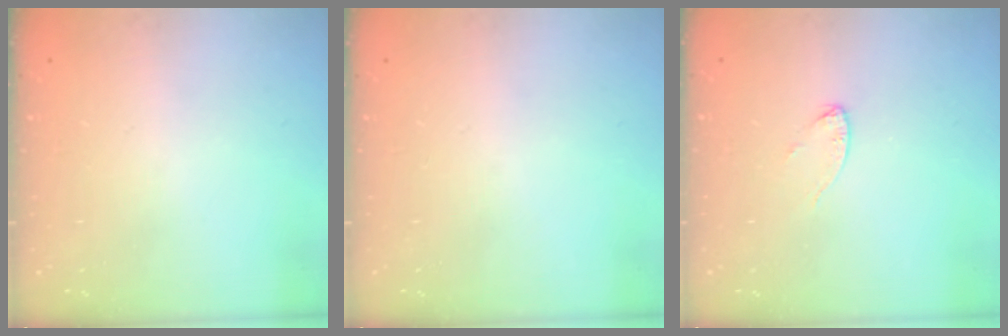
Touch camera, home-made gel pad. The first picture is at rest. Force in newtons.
{"total": 0.0}
{"total": 3.9, "press": 3.9, "slide": 0.3}